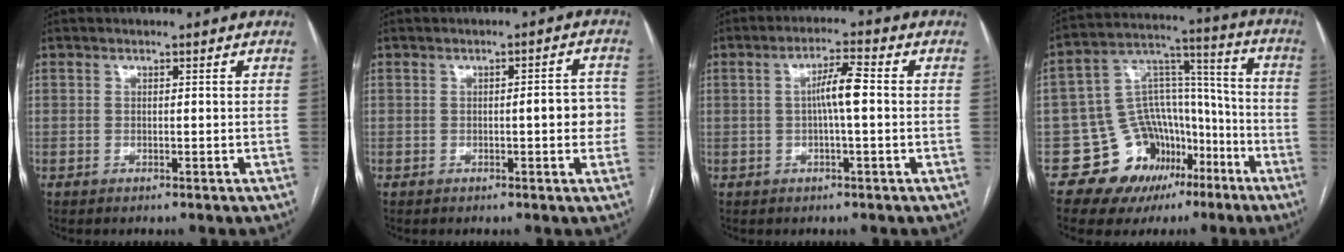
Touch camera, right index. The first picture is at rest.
{"total": 4.3, "force": [-0.4, 1.1, 4.2], "torque": [-0.047, 0.011, -0.006]}
{"total": 5.0, "force": [0.1, 0.3, 5.0], "torque": [-0.089, 0.012, 0.000]}
{"total": 15.1, "force": [-8.0, 11.7, 5.4], "torque": [-0.072, 0.089, -0.114]}